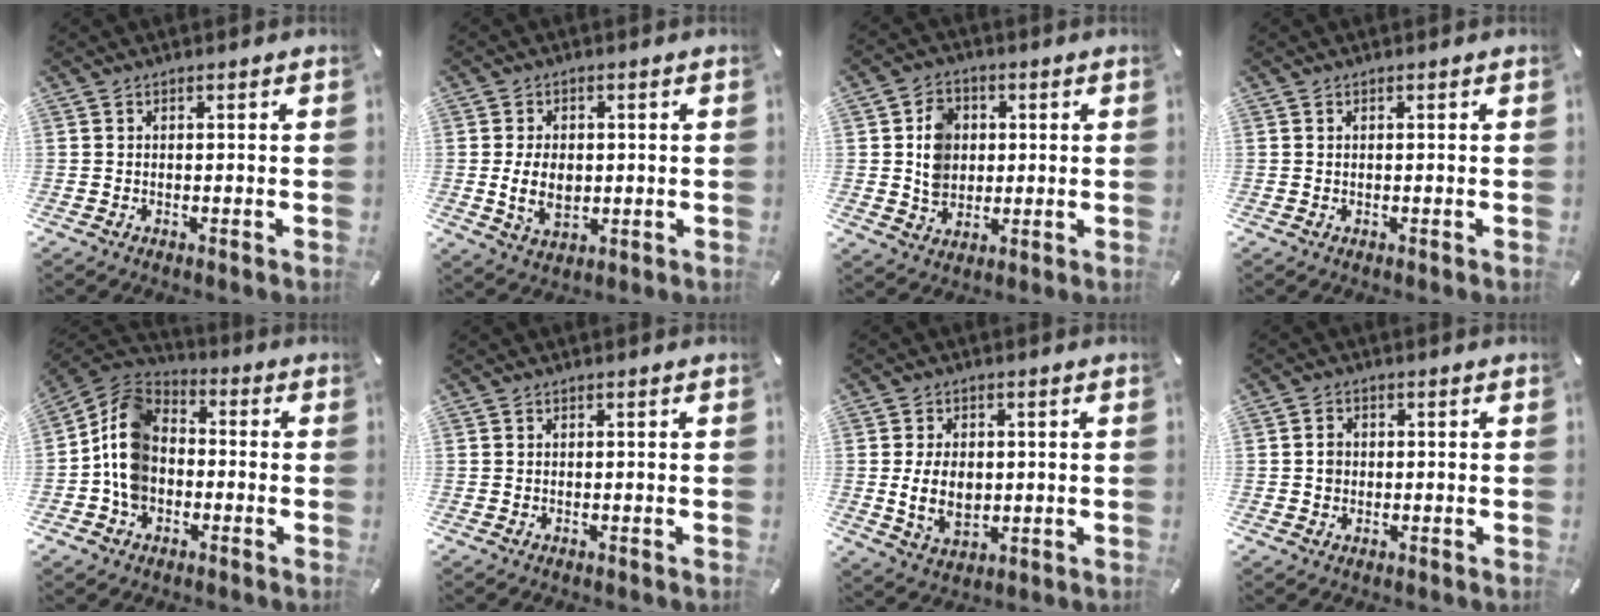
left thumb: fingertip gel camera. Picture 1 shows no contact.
{"total": 7.7, "force": [-0.3, 5.4, 5.4], "torque": [-0.107, -0.003, -0.009]}
{"total": 8.4, "force": [0.9, 7.4, 3.8], "torque": [-0.061, 0.006, 0.016]}
{"total": 0.0}
{"total": 11.2, "force": [-3.0, 9.2, 5.7], "torque": [-0.141, 0.032, -0.058]}
{"total": 0.0}
{"total": 9.0, "force": [-0.2, 6.3, 6.4], "torque": [-0.132, -0.003, -0.006]}
{"total": 2.3, "force": [0.0, 2.1, 1.0], "torque": [-0.014, 0.004, -0.005]}